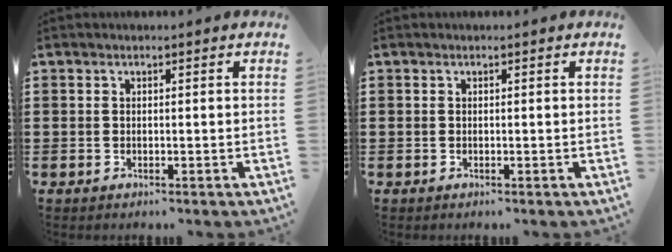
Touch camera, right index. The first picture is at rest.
{"total": 0.0}